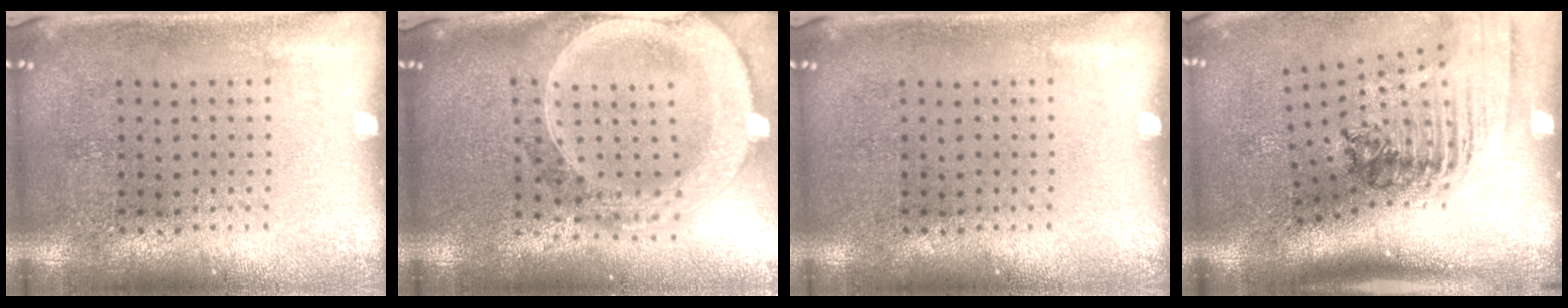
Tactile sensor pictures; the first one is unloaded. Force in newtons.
{"total": 2.9, "press": 2.5, "slide": 1.5}
{"total": 0.0}
{"total": 2.4, "press": 1.7, "slide": 1.8}